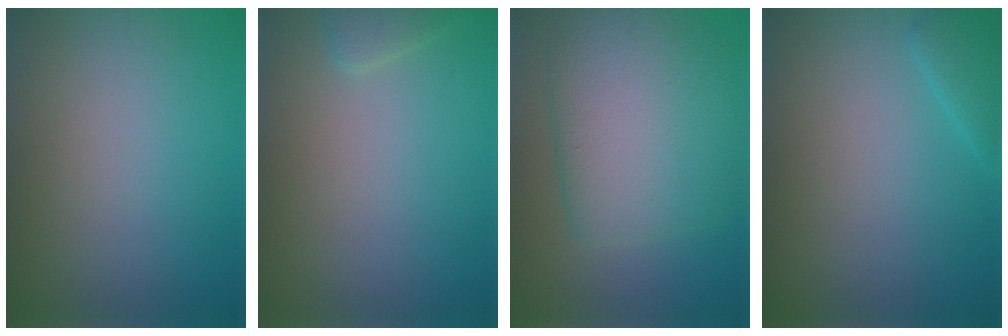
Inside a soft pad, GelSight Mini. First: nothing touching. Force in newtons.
{"total": 1.3, "press": 1.3, "slide": 0.1}
{"total": 9.3, "press": 9.3, "slide": 0.2}
{"total": 2.0, "press": 2.0, "slide": 0.1}